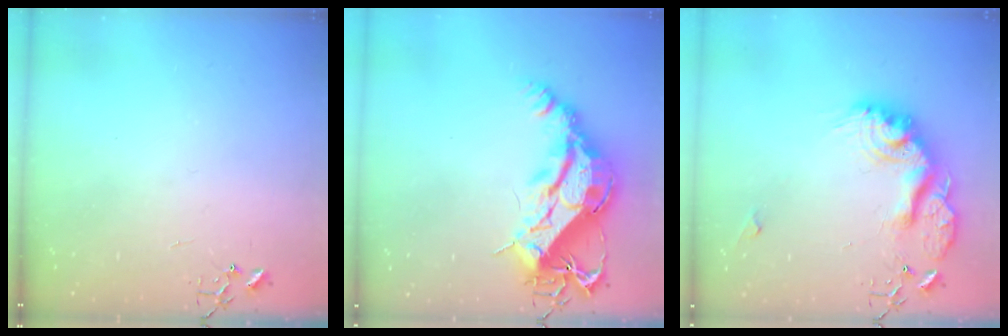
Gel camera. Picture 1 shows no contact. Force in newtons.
{"total": 20.3, "press": 20.2, "slide": 2.1}
{"total": 19.5, "press": 19.5, "slide": 1.0}